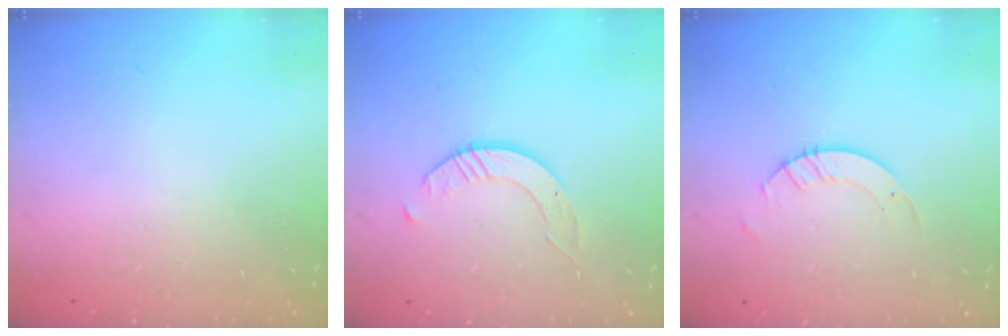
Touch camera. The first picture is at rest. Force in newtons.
{"total": 2.4, "press": 2.4, "slide": 0.3}
{"total": 3.2, "press": 3.2, "slide": 0.3}